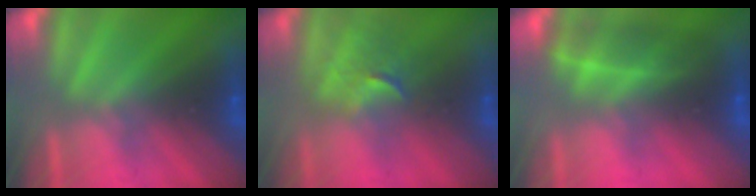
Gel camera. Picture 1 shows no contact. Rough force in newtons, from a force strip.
{"total": 2.6}
{"total": 2.1}